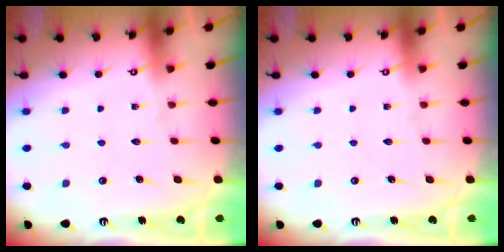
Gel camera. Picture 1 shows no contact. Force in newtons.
{"total": 0.0}